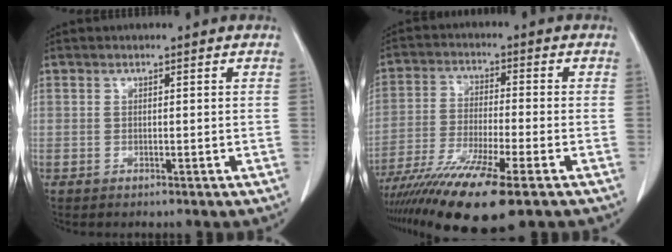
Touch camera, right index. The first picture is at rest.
{"total": 14.2, "force": [-9.4, 0.9, 10.7], "torque": [-0.207, -0.038, -0.165]}